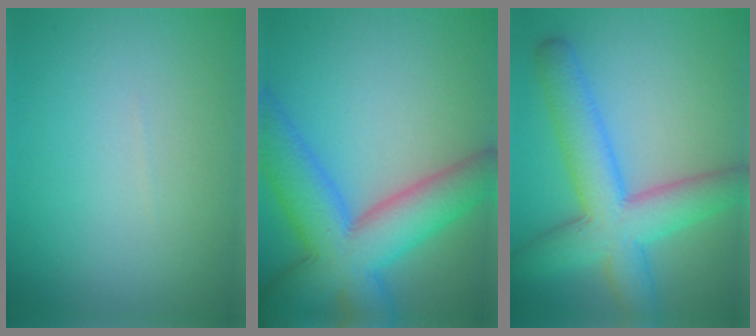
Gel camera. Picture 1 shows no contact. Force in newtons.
{"total": 10.6, "press": 10.6, "slide": 0.4}
{"total": 8.1, "press": 8.1, "slide": 0.1}